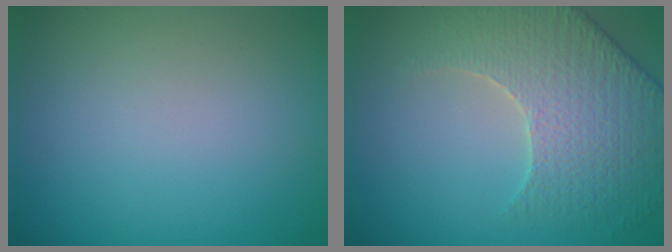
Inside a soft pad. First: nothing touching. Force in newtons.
{"total": 5.3, "press": 5.0, "slide": 1.7}